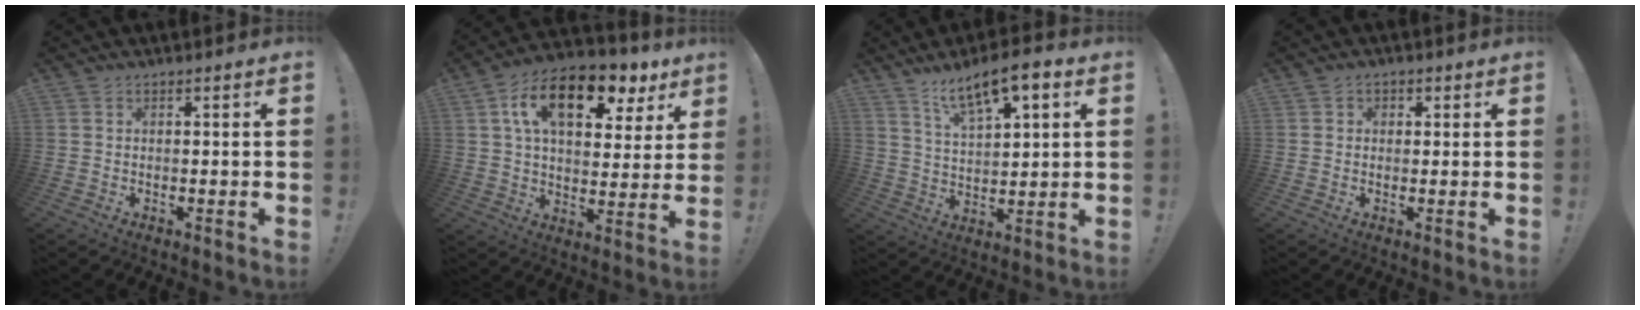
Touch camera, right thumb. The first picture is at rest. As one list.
[{"total": 17.2, "force": [8.3, 8.8, 12.3], "torque": [-0.193, -0.035, 0.138]}, {"total": 11.0, "force": [7.2, 3.4, 7.7], "torque": [-0.129, -0.033, 0.124]}, {"total": 1.8, "force": [0.2, 1.7, 0.5], "torque": [0.002, -0.001, 0.000]}]